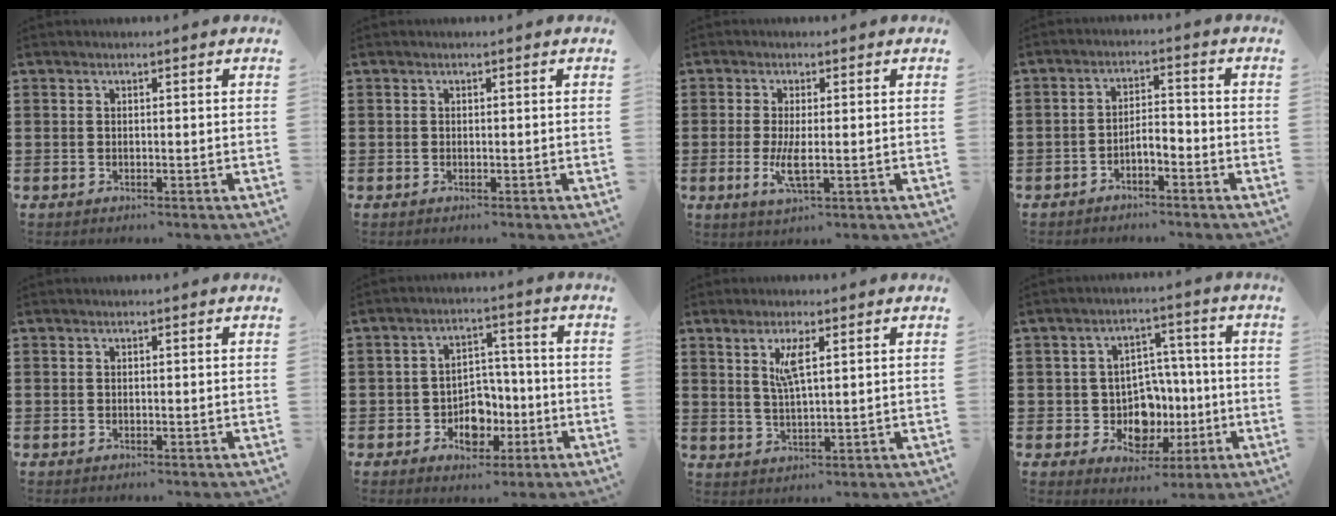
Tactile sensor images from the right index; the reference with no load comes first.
{"total": 0.0}
{"total": 4.3, "force": [-0.8, 0.9, 4.1], "torque": [-0.085, -0.010, -0.017]}
{"total": 2.5, "force": [-2.2, 0.5, 1.1], "torque": [-0.025, 0.006, -0.046]}
{"total": 0.0}
{"total": 5.6, "force": [-2.0, 4.4, 2.8], "torque": [-0.049, 0.008, -0.033]}
{"total": 4.3, "force": [2.0, 0.9, 3.7], "torque": [-0.079, 0.004, 0.033]}
{"total": 8.0, "force": [-0.8, 6.7, 4.2], "torque": [-0.072, 0.002, -0.004]}